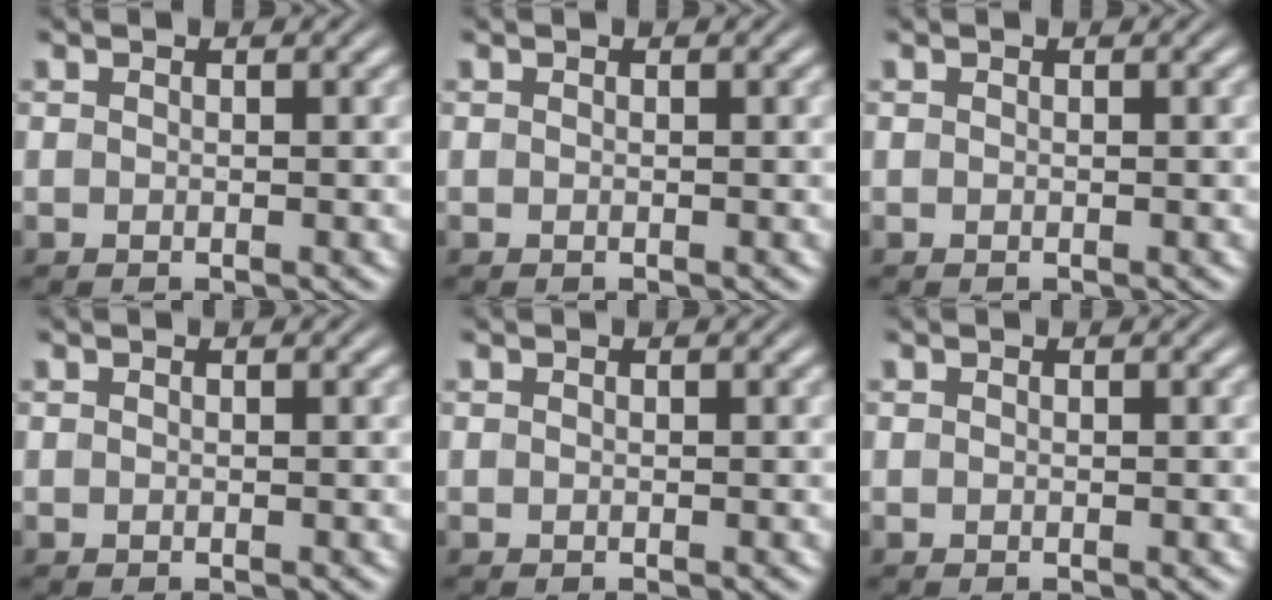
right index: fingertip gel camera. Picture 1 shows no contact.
{"total": 0.0}
{"total": 0.0}
{"total": 0.0}
{"total": 0.0}
{"total": 0.0}